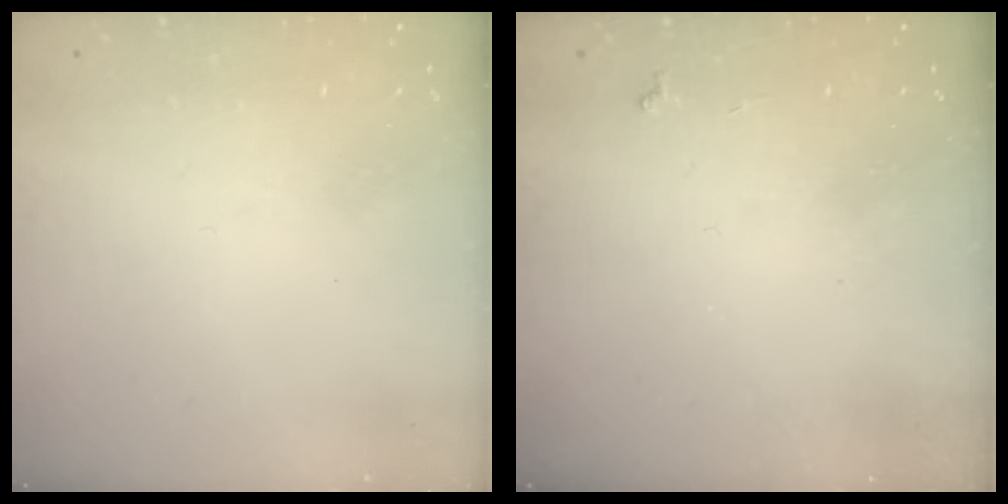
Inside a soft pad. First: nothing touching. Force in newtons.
{"total": 3.6, "press": 3.5, "slide": 0.5}